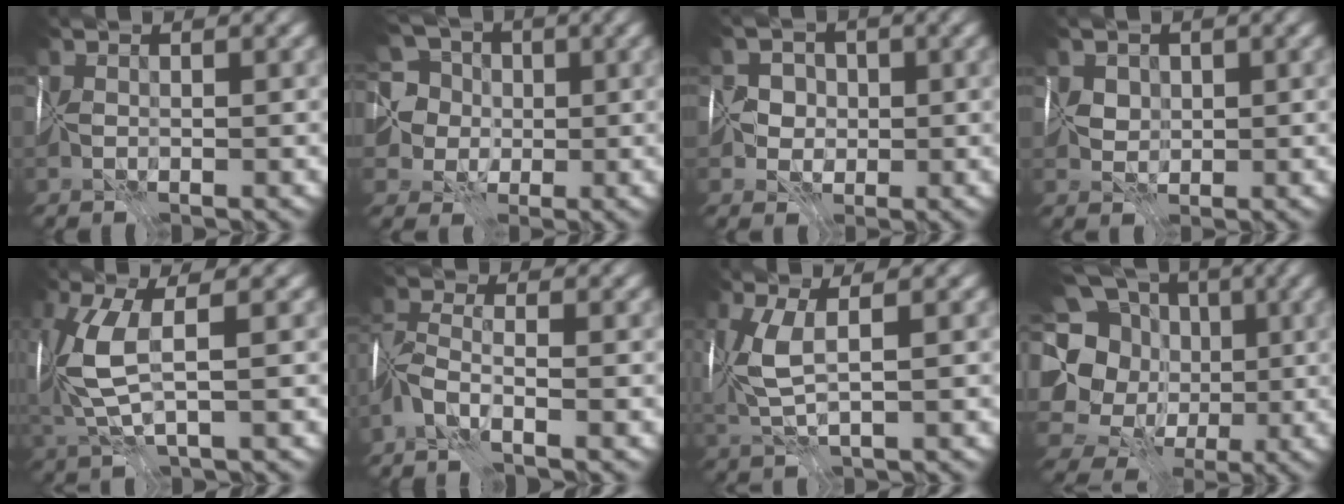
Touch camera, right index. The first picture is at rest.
{"total": 7.8, "force": [1.2, 7.1, 2.9], "torque": [-0.063, 0.032, -0.015]}
{"total": 2.1, "force": [0.4, 2.1, 0.2], "torque": [0.023, 0.011, 0.003]}
{"total": 1.7, "force": [1.1, 1.4, 0.1], "torque": [0.004, 0.009, 0.017]}
{"total": 5.1, "force": [1.2, 1.5, 4.7], "torque": [-0.134, 0.007, 0.027]}
{"total": 3.5, "force": [-2.5, 0.7, 2.3], "torque": [-0.050, 0.003, -0.062]}
{"total": 3.2, "force": [1.2, 0.7, 2.9], "torque": [-0.084, 0.004, 0.028]}
{"total": 16.0, "force": [2.9, 14.8, 5.3], "torque": [-0.145, 0.025, 0.025]}